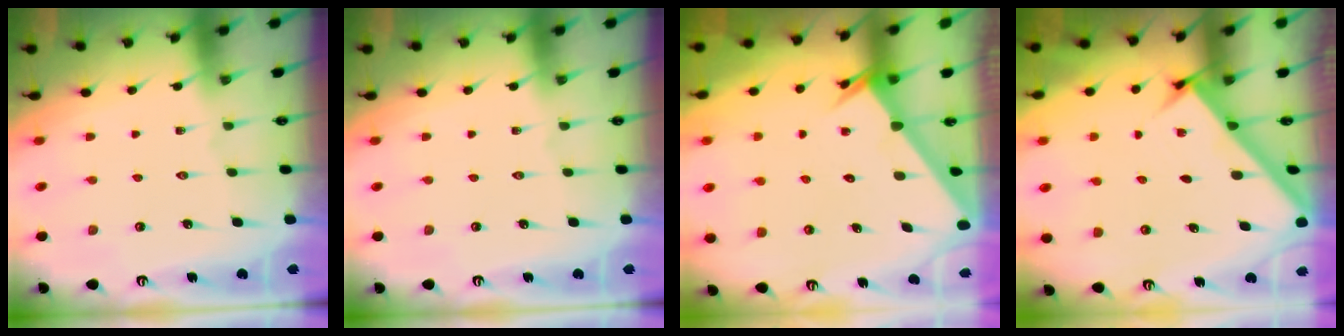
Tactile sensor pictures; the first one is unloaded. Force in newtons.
{"total": 0.0}
{"total": 2.5, "press": 2.5, "slide": 0.1}
{"total": 2.5, "press": 2.5, "slide": 0.3}